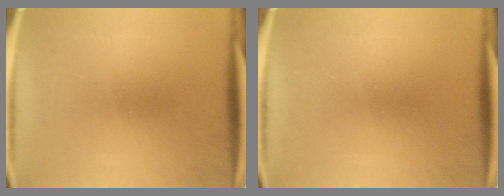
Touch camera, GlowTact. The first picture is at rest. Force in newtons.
{"total": 0.0}